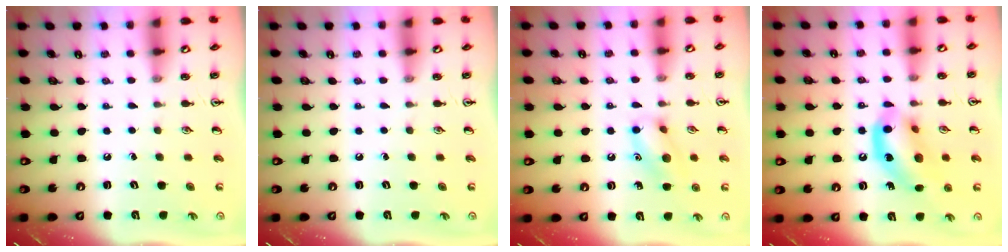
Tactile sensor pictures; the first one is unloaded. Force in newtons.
{"total": 0.0}
{"total": 10.2, "press": 10.1, "slide": 0.6}
{"total": 13.7, "press": 13.3, "slide": 3.2}